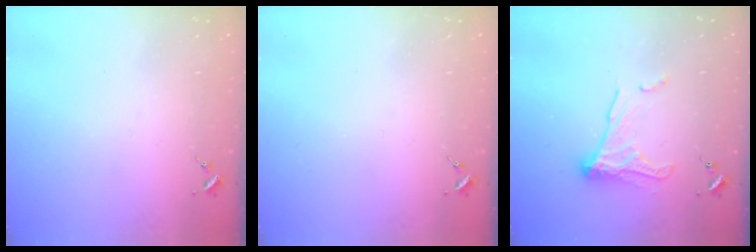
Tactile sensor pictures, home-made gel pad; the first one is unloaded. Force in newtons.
{"total": 0.0}
{"total": 11.9, "press": 11.9, "slide": 0.9}